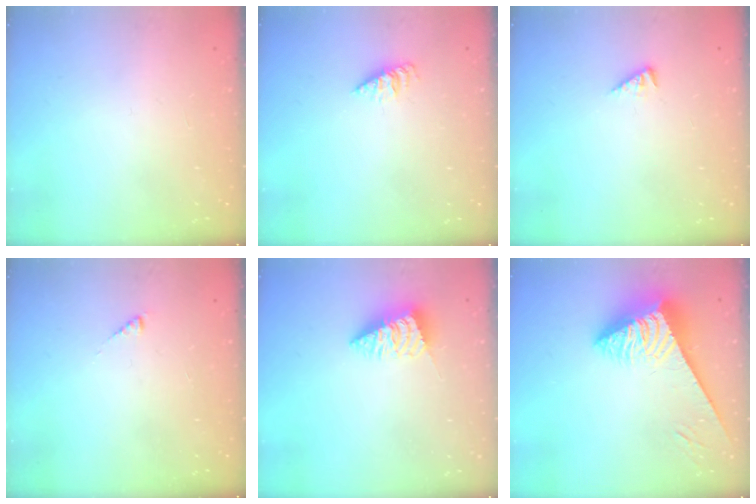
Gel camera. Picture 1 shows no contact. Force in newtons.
{"total": 2.3, "press": 2.3, "slide": 0.3}
{"total": 1.4, "press": 1.4, "slide": 0.5}
{"total": 2.0, "press": 2.0, "slide": 0.3}
{"total": 2.6, "press": 2.6, "slide": 0.1}
{"total": 6.5, "press": 6.4, "slide": 1.0}